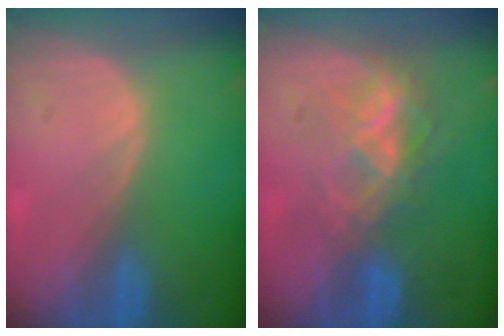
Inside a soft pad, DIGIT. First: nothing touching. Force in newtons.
{"total": 7.2, "press": 6.1, "slide": 3.8}